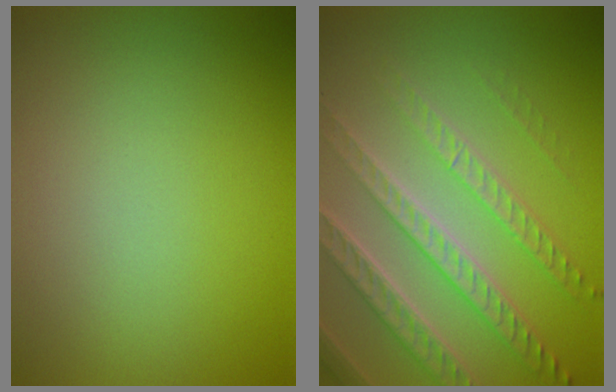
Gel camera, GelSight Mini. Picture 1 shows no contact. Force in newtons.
{"total": 6.5, "press": 4.8, "slide": 4.4}